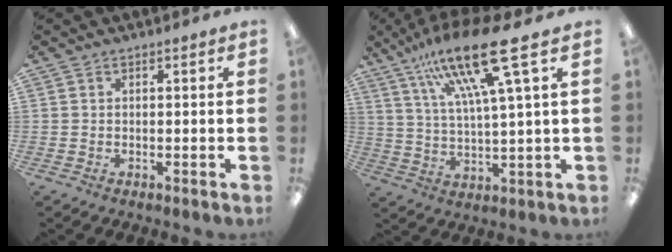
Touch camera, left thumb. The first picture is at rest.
{"total": 18.5, "force": [11.2, 2.6, 14.5], "torque": [-0.271, -0.050, 0.175]}